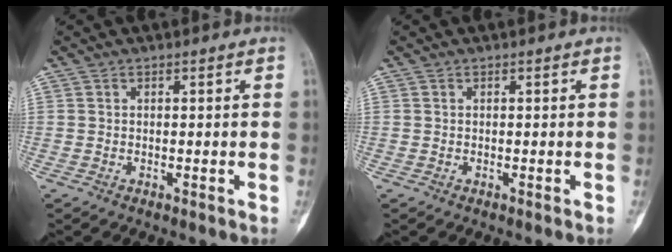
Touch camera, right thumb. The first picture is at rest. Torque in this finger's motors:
{"motor_torque": [-0.08, 0.60, 0.36, -0.17, 0.02]}